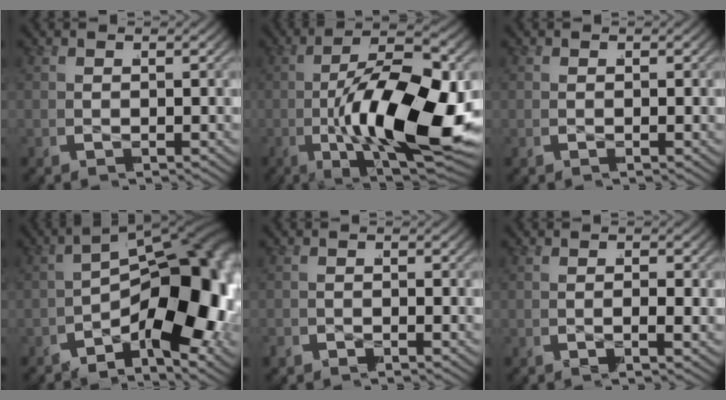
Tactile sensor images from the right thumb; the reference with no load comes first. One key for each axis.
{"total": 18.4, "fx": -3.5, "fy": 8.0, "fz": 16.2, "tx": -0.292, "ty": -0.043, "tz": -0.032}
{"total": 0.0}
{"total": 17.4, "fx": -3.4, "fy": 8.6, "fz": 14.7, "tx": -0.195, "ty": -0.031, "tz": -0.056}
{"total": 0.8, "fx": -0.7, "fy": 0.4, "fz": 0.1, "tx": -0.001, "ty": 0.001, "tz": -0.015}
{"total": 1.0, "fx": -0.4, "fy": 0.2, "fz": 0.9, "tx": -0.014, "ty": -0.001, "tz": -0.009}